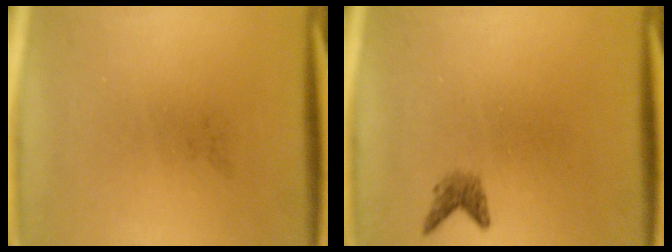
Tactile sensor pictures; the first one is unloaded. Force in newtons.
{"total": 1.5}